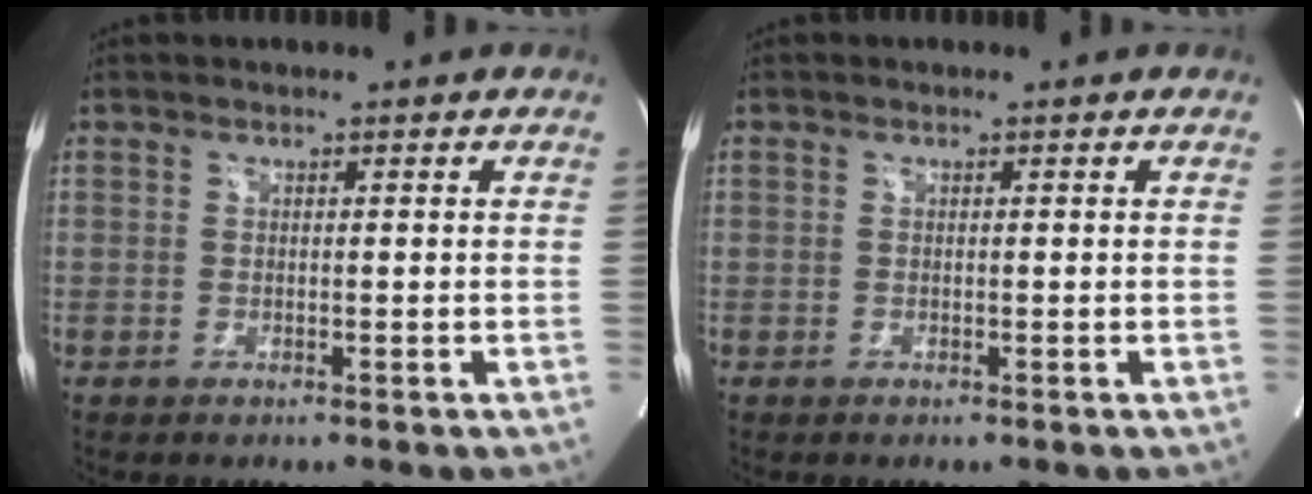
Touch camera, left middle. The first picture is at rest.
{"total": 0.0}